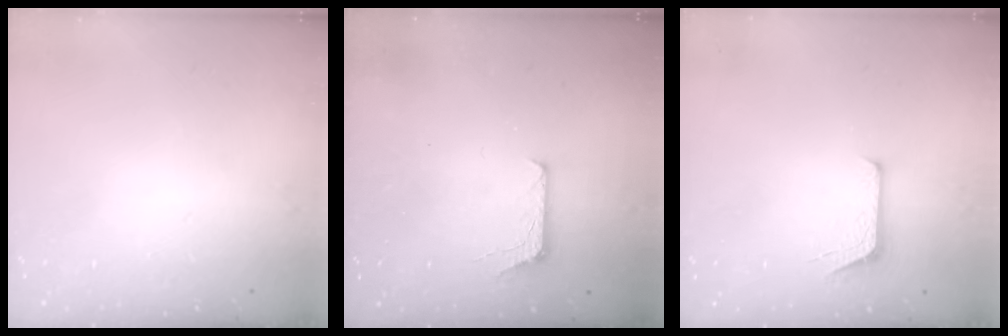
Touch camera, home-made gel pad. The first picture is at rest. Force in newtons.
{"total": 6.3, "press": 6.3, "slide": 0.6}
{"total": 6.0, "press": 6.0, "slide": 0.5}